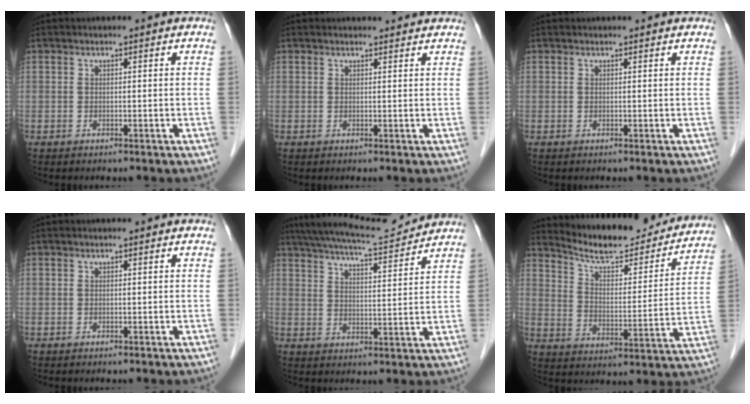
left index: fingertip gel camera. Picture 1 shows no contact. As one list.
[{"total": 4.1, "force": [3.9, 0.9, 0.6], "torque": [-0.007, 0.016, 0.043]}, {"total": 1.5, "force": [1.5, 0.3, 0.3], "torque": [-0.010, 0.017, 0.019]}, {"total": 0.0}, {"total": 12.4, "force": [11.6, 0.6, 4.3], "torque": [-0.082, 0.013, 0.176]}, {"total": 18.9, "force": [17.6, 3.5, 5.8], "torque": [-0.084, -0.018, 0.246]}]